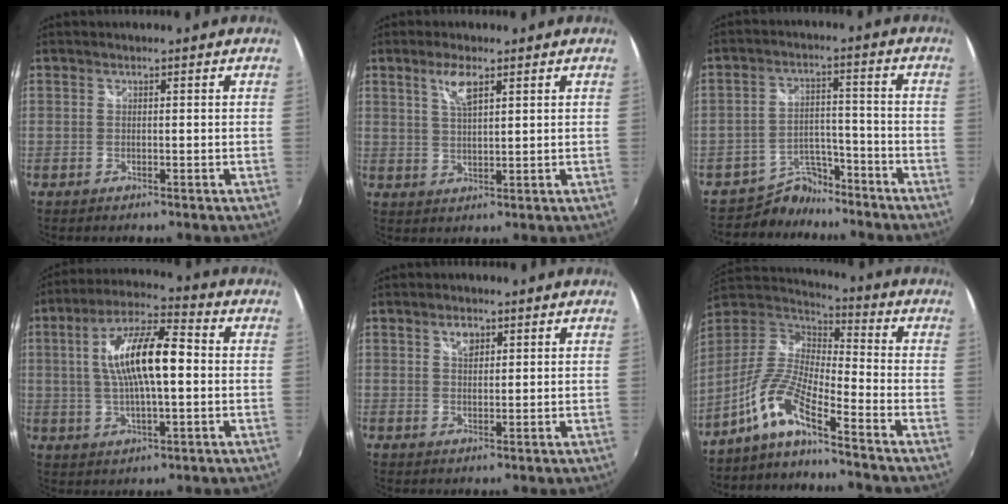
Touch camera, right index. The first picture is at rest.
{"total": 4.7, "force": [2.6, 1.4, 3.7], "torque": [-0.069, 0.002, 0.049]}
{"total": 7.9, "force": [-7.0, 3.6, 0.1], "torque": [-0.013, 0.030, -0.114]}
{"total": 14.1, "force": [1.1, 4.2, 13.4], "torque": [-0.248, 0.015, 0.016]}
{"total": 2.7, "force": [1.4, 1.6, 1.6], "torque": [-0.024, 0.005, 0.024]}
{"total": 10.4, "force": [-7.4, 1.5, 7.2], "torque": [-0.159, 0.006, -0.154]}